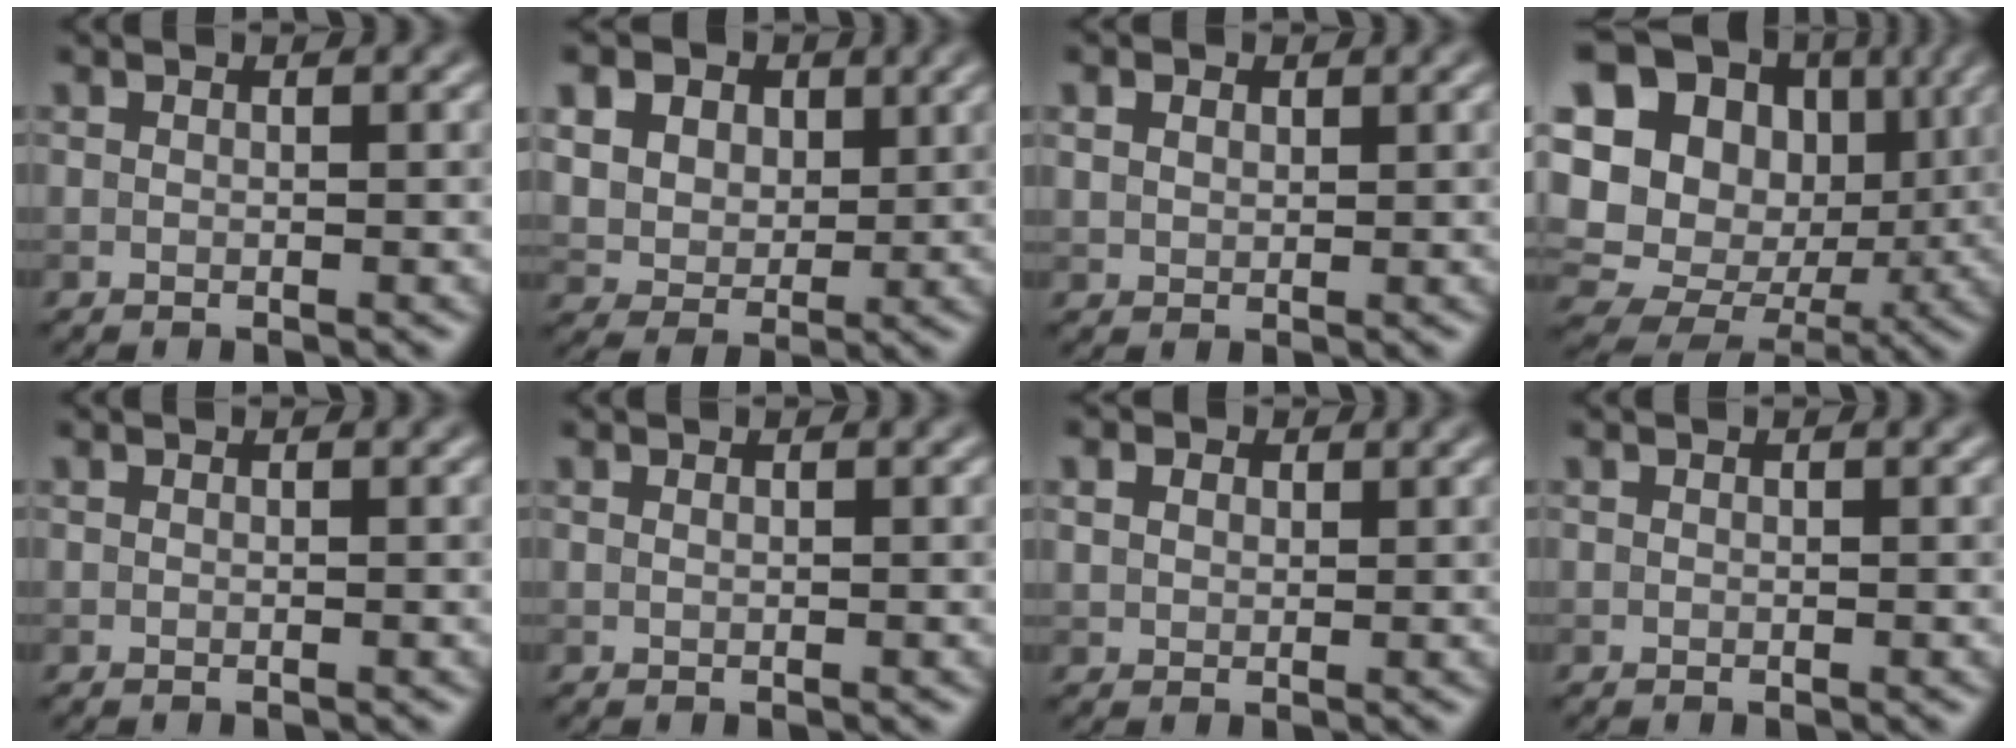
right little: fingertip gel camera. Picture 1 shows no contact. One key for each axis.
{"total": 11.3, "fx": 5.7, "fy": 8.2, "fz": 5.4, "tx": -0.122, "ty": 0.030, "tz": 0.096}
{"total": 1.6, "fx": 0.9, "fy": 1.2, "fz": 0.7, "tx": -0.017, "ty": 0.002, "tz": 0.014}
{"total": 18.3, "fx": 3.7, "fy": 16.2, "fz": 7.6, "tx": -0.197, "ty": 0.028, "tz": 0.070}
{"total": 0.0}
{"total": 0.0}
{"total": 2.4, "fx": 1.3, "fy": 1.7, "fz": 1.0, "tx": -0.026, "ty": 0.006, "tz": 0.014}
{"total": 0.0}